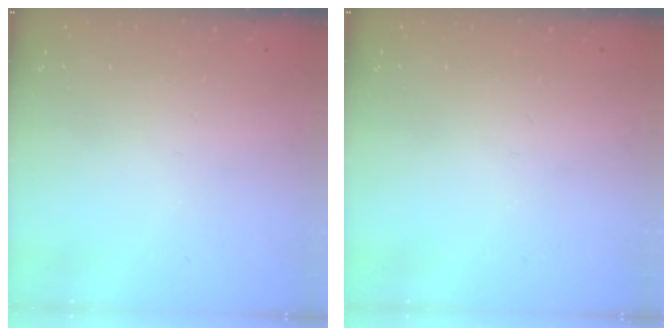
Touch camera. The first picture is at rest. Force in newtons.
{"total": 0.0}